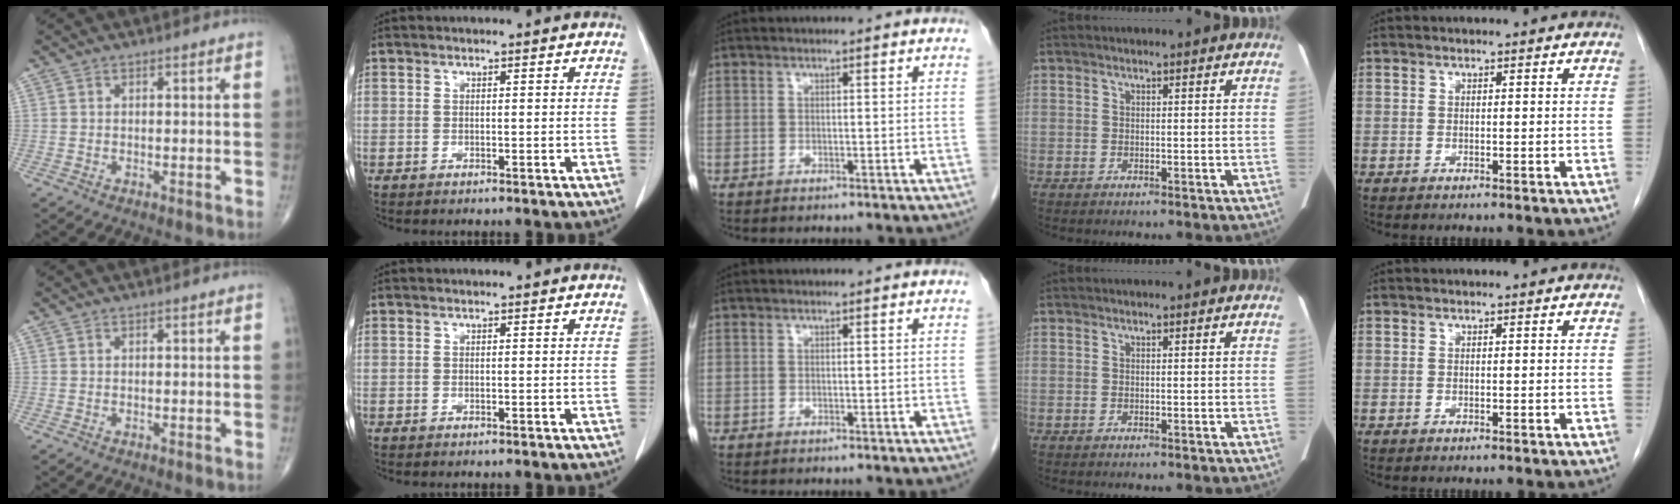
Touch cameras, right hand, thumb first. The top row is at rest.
{}